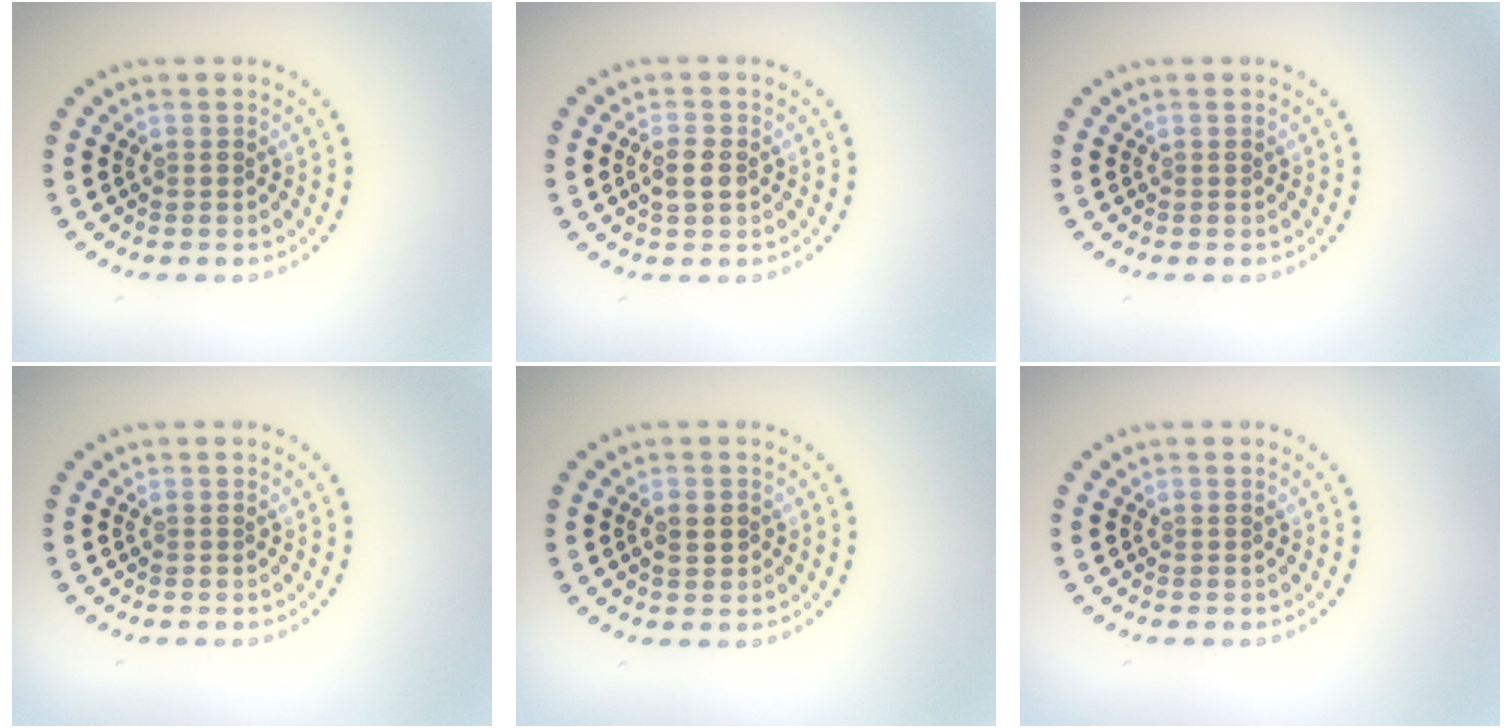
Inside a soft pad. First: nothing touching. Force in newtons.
{"total": 1.7, "press": 1.7, "slide": 0.2}
{"total": 0.0}
{"total": 0.0}
{"total": 1.4, "press": 1.4, "slide": 0.3}
{"total": 0.0}